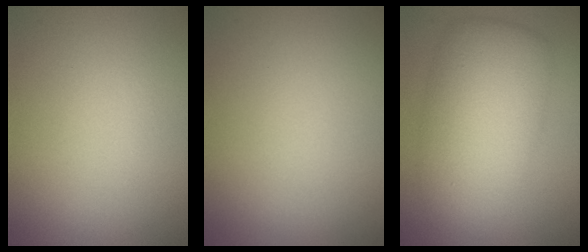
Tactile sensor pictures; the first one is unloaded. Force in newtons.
{"total": 0.0}
{"total": 7.7, "press": 7.7, "slide": 0.1}